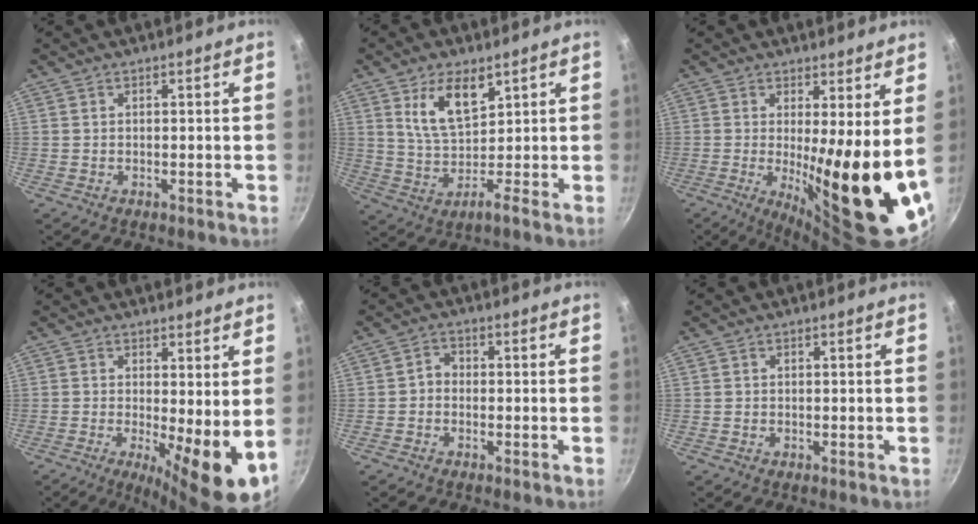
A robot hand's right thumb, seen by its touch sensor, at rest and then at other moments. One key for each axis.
{"total": 7.8, "fx": 3.5, "fy": 3.8, "fz": 5.8, "tx": -0.091, "ty": -0.013, "tz": 0.064}
{"total": 17.0, "fx": 0.6, "fy": 3.7, "fz": 16.6, "tx": -0.219, "ty": -0.038, "tz": 0.018}
{"total": 9.8, "fx": -0.3, "fy": 2.7, "fz": 9.5, "tx": -0.125, "ty": -0.019, "tz": -0.001}
{"total": 2.2, "fx": -0.8, "fy": 1.8, "fz": 1.1, "tx": -0.014, "ty": 0.015, "tz": -0.022}
{"total": 0.0}